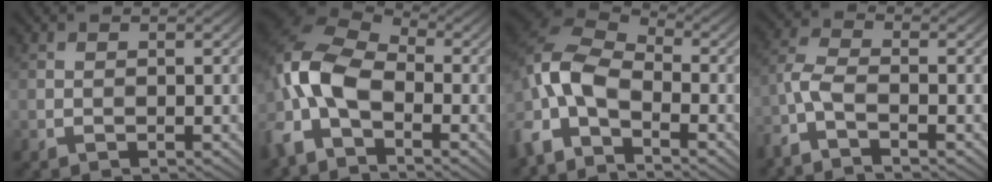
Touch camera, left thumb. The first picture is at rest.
{"total": 11.7, "force": [-4.5, 6.1, 8.8], "torque": [-0.212, -0.002, -0.104]}
{"total": 10.2, "force": [-5.2, 4.9, 7.3], "torque": [-0.165, -0.004, -0.124]}
{"total": 4.4, "force": [-3.1, 1.2, 2.9], "torque": [-0.074, -0.007, -0.080]}